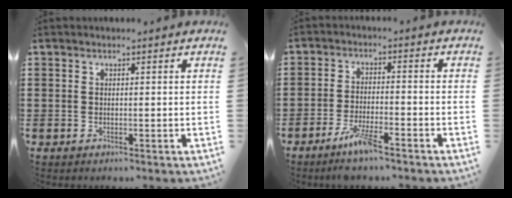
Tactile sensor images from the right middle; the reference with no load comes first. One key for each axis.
{"total": 5.2, "fx": -3.7, "fy": 0.8, "fz": 3.5, "tx": -0.075, "ty": -0.006, "tz": -0.069}